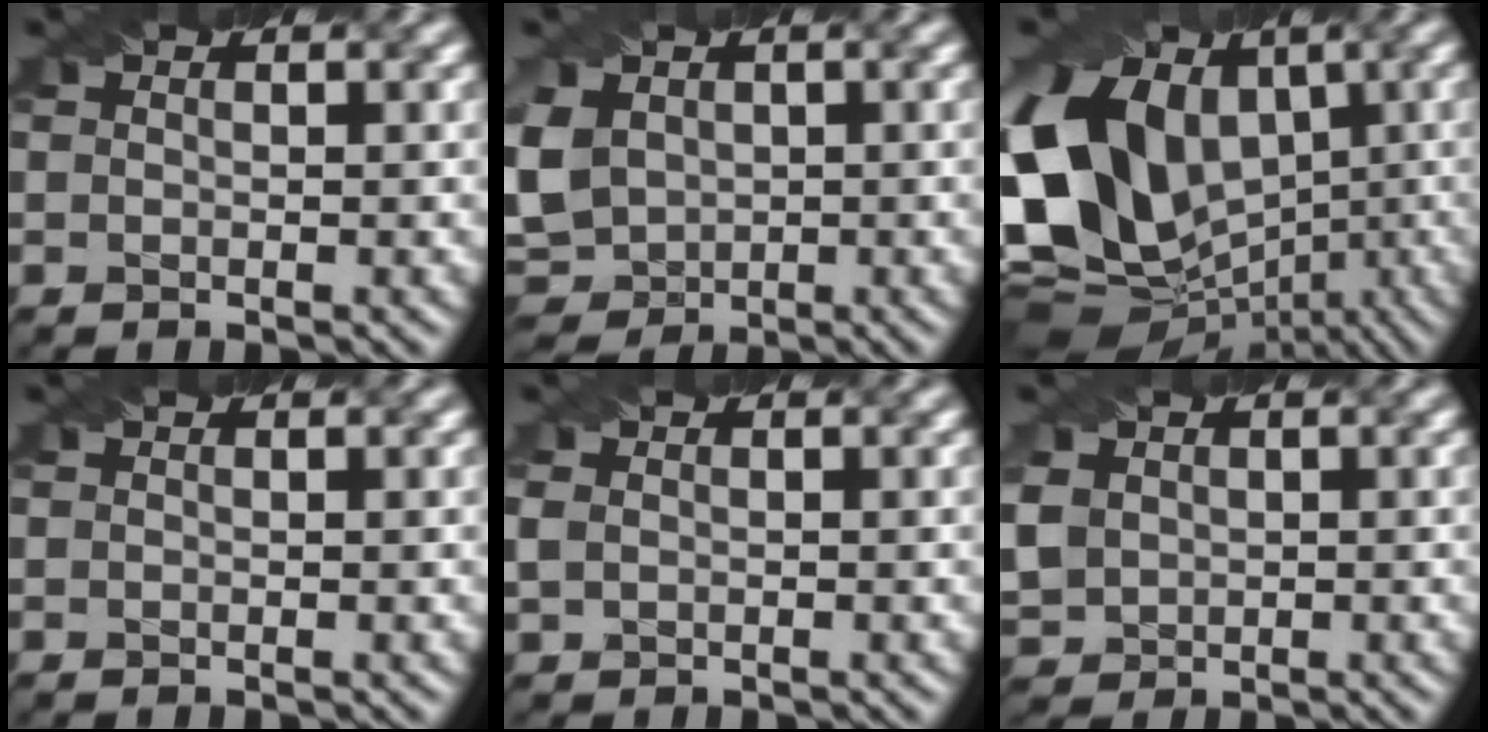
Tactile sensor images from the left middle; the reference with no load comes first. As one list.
[{"total": 6.4, "force": [0.6, 5.1, 3.7], "torque": [-0.112, 0.013, 0.007]}, {"total": 20.1, "force": [0.8, 15.1, 13.3], "torque": [-0.271, 0.011, 0.030]}, {"total": 0.0}, {"total": 1.4, "force": [0.2, 1.1, 0.9], "torque": [-0.022, 0.001, 0.008]}, {"total": 3.1, "force": [0.8, 2.7, 1.3], "torque": [-0.057, 0.004, 0.021]}]